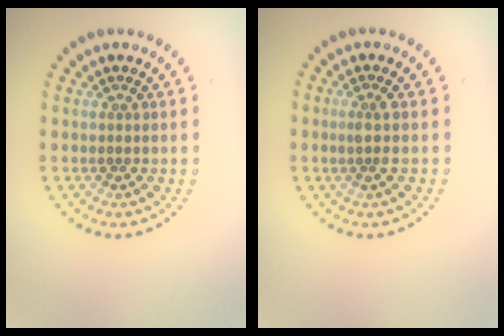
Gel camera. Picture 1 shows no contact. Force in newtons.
{"total": 1.5, "press": 1.1, "slide": 1.0}